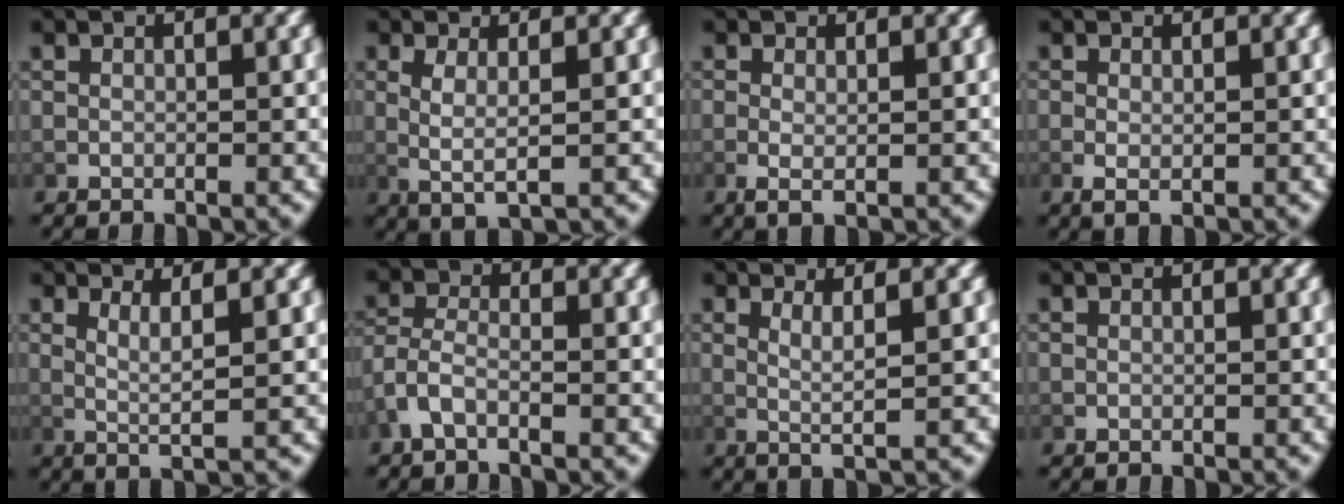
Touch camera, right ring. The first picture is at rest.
{"total": 3.3, "force": [0.5, 0.7, 3.1], "torque": [-0.060, -0.006, 0.017]}
{"total": 1.1, "force": [-0.1, 0.2, 1.1], "torque": [-0.035, -0.018, 0.006]}
{"total": 0.8, "force": [-0.1, 0.2, 0.8], "torque": [-0.023, -0.014, 0.006]}
{"total": 3.1, "force": [1.1, 0.1, 2.9], "torque": [-0.049, -0.006, 0.023]}
{"total": 2.7, "force": [-1.3, 1.5, 1.8], "torque": [-0.052, -0.013, -0.019]}
{"total": 2.8, "force": [1.0, 0.0, 2.6], "torque": [-0.045, -0.006, 0.020]}
{"total": 0.0}